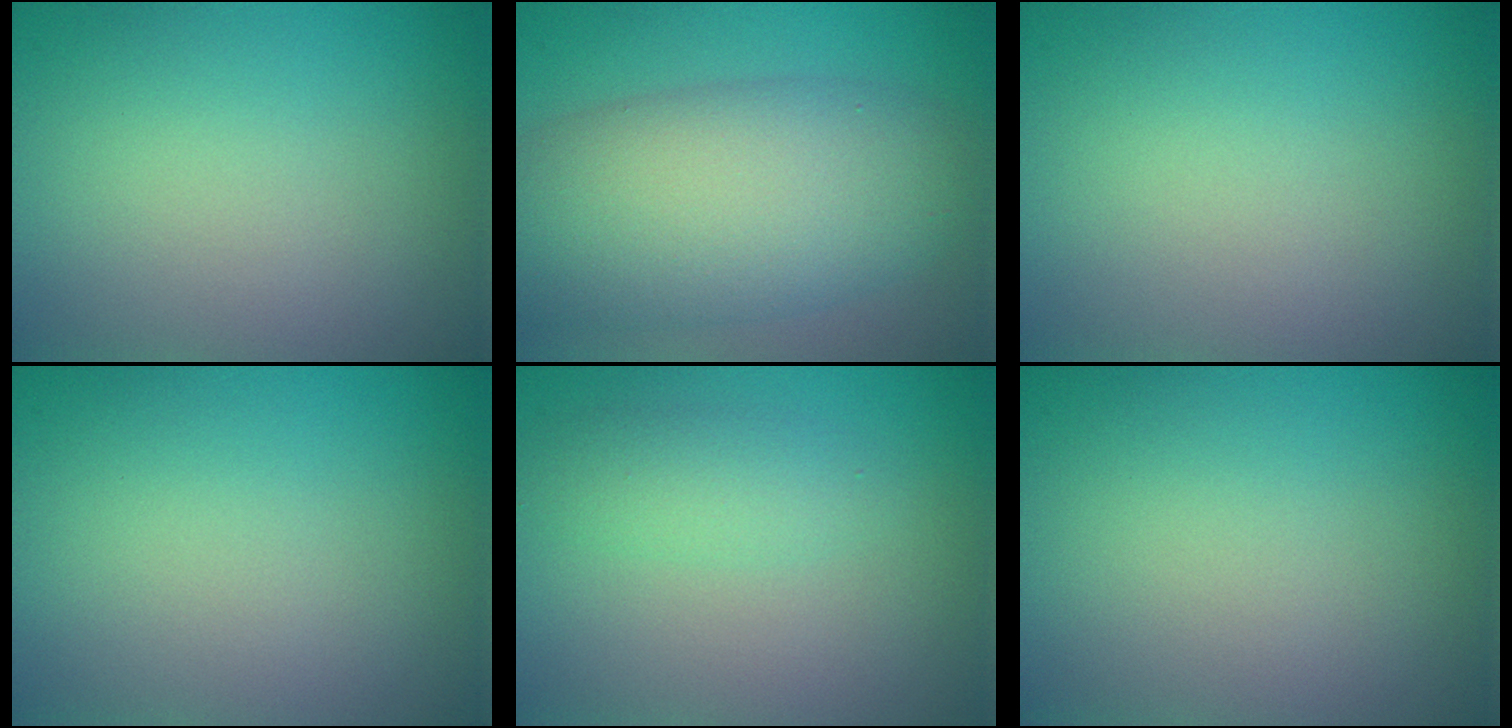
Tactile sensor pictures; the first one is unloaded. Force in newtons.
{"total": 10.1, "press": 10.1, "slide": 0.3}
{"total": 0.0}
{"total": 0.0}
{"total": 2.1, "press": 2.0, "slide": 0.2}
{"total": 0.0}